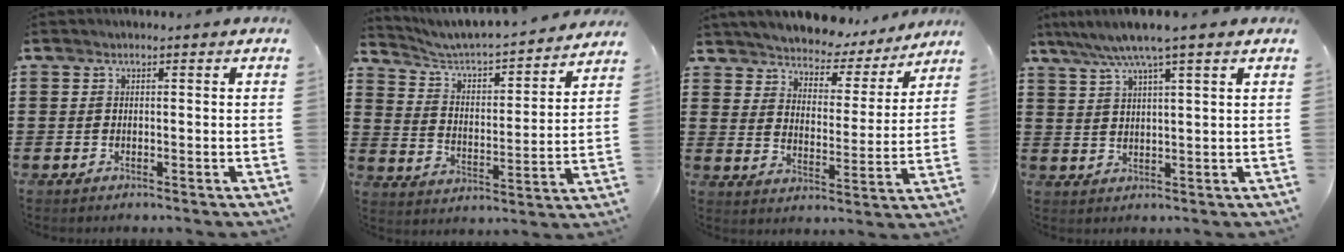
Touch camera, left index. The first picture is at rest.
{"total": 4.2, "force": [4.0, 0.6, 0.9], "torque": [-0.041, -0.034, 0.059]}
{"total": 4.9, "force": [4.8, 0.5, -0.2], "torque": [-0.028, -0.042, 0.079]}
{"total": 5.5, "force": [4.1, -0.3, 3.6], "torque": [-0.081, -0.010, 0.069]}